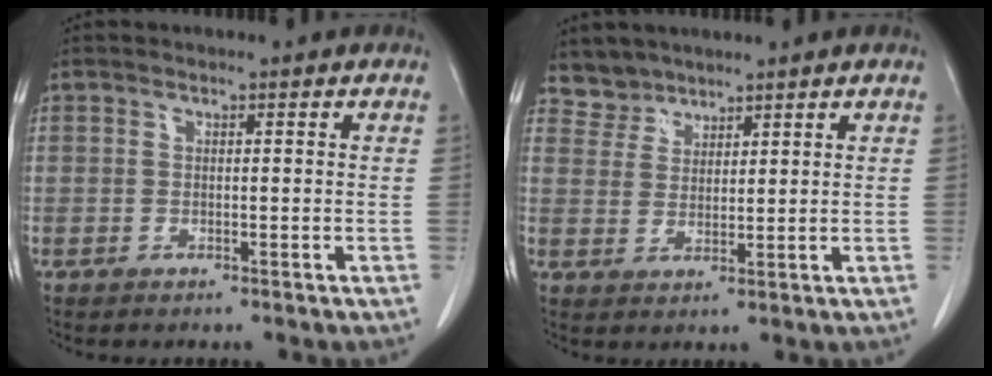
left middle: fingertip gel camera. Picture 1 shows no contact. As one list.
[{"total": 3.4, "force": [3.0, 1.4, -0.7], "torque": [0.021, 0.004, 0.057]}]